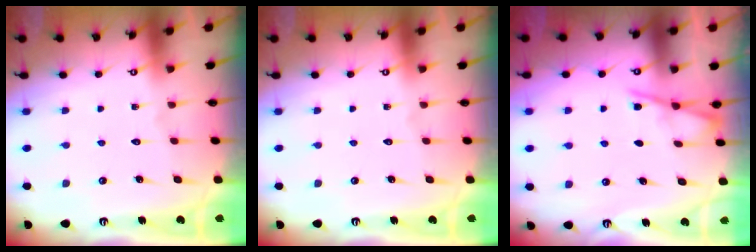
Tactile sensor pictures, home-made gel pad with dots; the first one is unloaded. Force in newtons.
{"total": 0.0}
{"total": 5.2, "press": 5.2, "slide": 0.6}